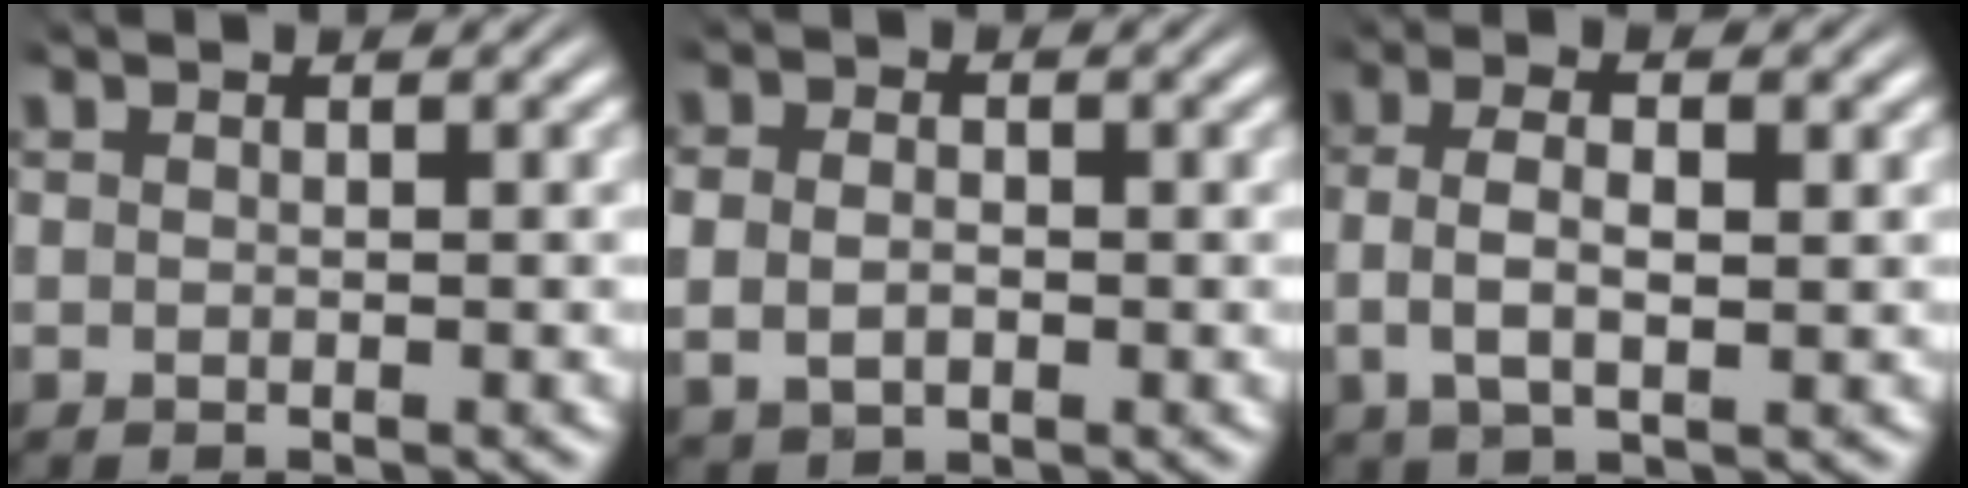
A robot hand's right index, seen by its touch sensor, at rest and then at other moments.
{"total": 3.0, "force": [0.1, 2.5, 1.7], "torque": [-0.047, -0.002, 0.005]}
{"total": 4.1, "force": [0.3, 2.0, 3.5], "torque": [-0.078, 0.001, 0.007]}